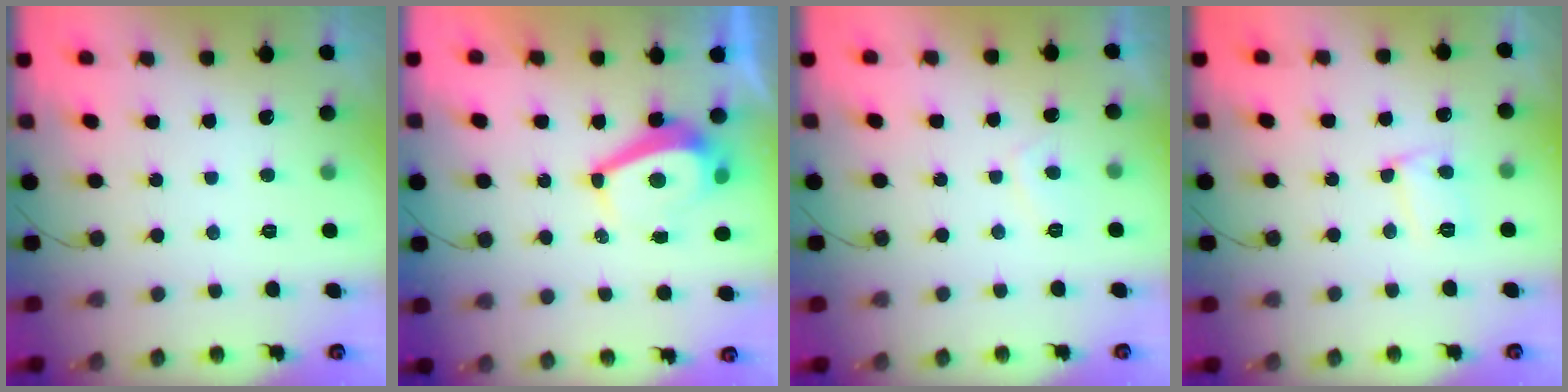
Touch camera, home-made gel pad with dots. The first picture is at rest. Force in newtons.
{"total": 5.2, "press": 5.2, "slide": 0.4}
{"total": 1.5, "press": 1.3, "slide": 0.7}
{"total": 8.7, "press": 8.7, "slide": 0.6}